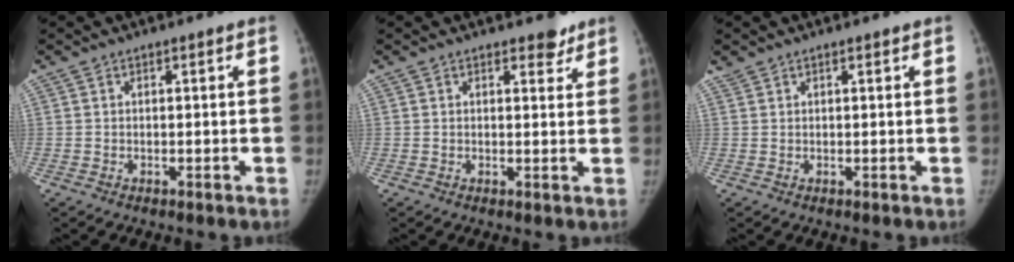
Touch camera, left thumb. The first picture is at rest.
{"total": 2.6, "force": [2.0, 1.3, 0.8], "torque": [0.008, -0.012, 0.024]}
{"total": 0.9, "force": [0.8, 0.4, 0.1], "torque": [0.002, -0.002, 0.014]}